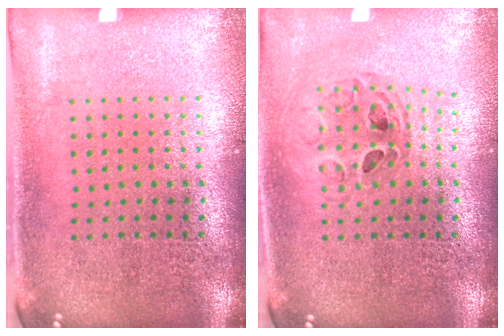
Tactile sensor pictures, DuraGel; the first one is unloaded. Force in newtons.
{"total": 0.7, "press": 0.7, "slide": 0.1}